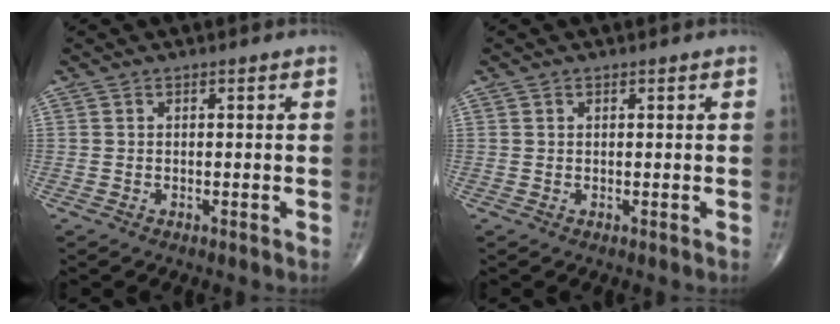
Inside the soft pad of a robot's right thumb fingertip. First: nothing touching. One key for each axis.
{"total": 0.0}